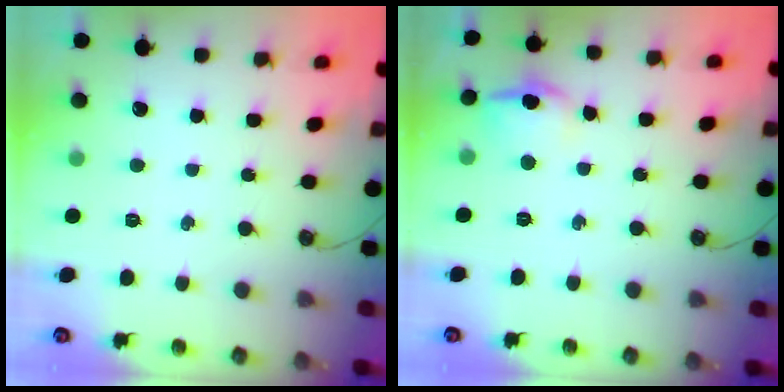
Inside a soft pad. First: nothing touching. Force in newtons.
{"total": 8.7, "press": 8.6, "slide": 1.4}